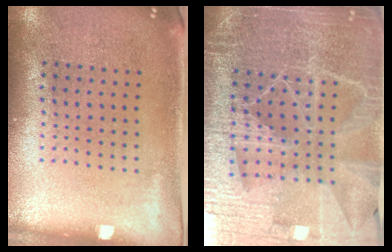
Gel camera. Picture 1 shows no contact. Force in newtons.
{"total": 5.8, "press": 5.1, "slide": 2.8}